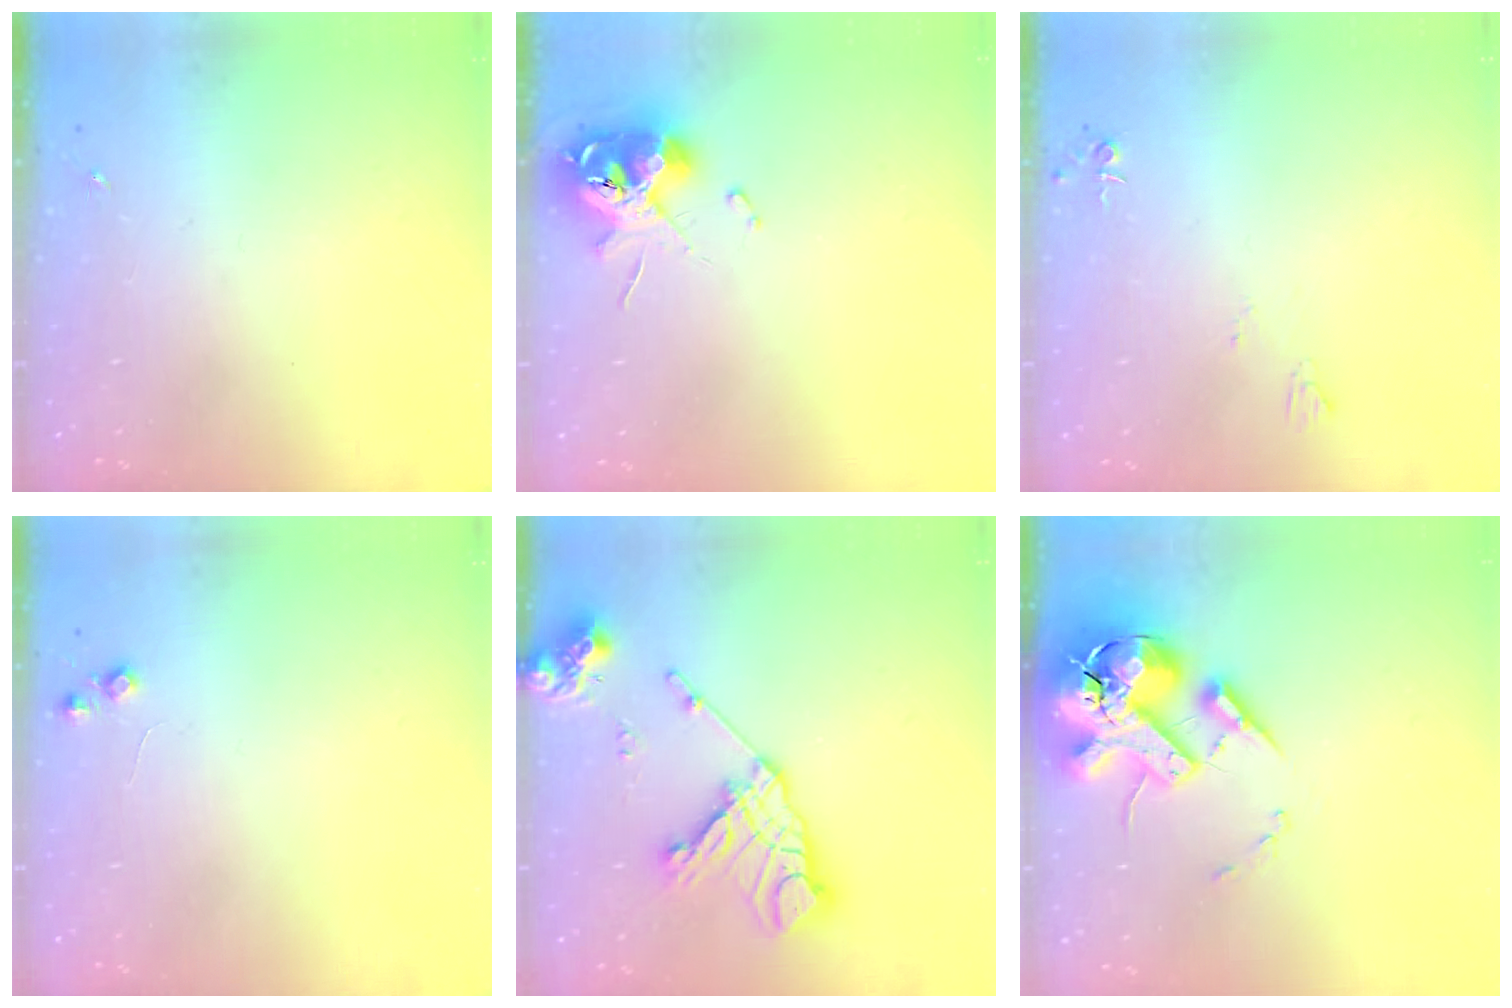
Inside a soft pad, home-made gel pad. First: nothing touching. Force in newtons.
{"total": 11.8, "press": 11.7, "slide": 1.4}
{"total": 4.6, "press": 4.6, "slide": 0.7}
{"total": 4.9, "press": 4.8, "slide": 0.8}
{"total": 16.5, "press": 16.4, "slide": 2.2}
{"total": 20.7, "press": 20.4, "slide": 3.5}